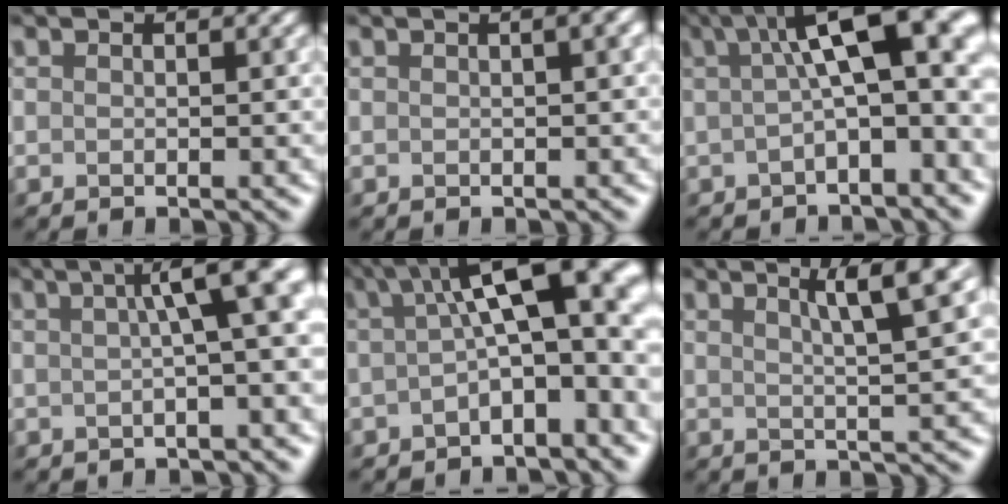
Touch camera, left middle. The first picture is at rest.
{"total": 4.3, "force": [1.5, 2.2, 3.3], "torque": [-0.007, 0.033, -0.009]}
{"total": 9.7, "force": [2.0, 3.0, 9.1], "torque": [-0.114, 0.026, 0.023]}
{"total": 7.5, "force": [1.6, 2.1, 7.0], "torque": [-0.059, 0.024, 0.022]}
{"total": 10.8, "force": [1.3, 3.9, 10.0], "torque": [-0.120, 0.023, 0.012]}
{"total": 6.0, "force": [3.0, 0.9, 5.2], "torque": [-0.058, 0.010, 0.048]}